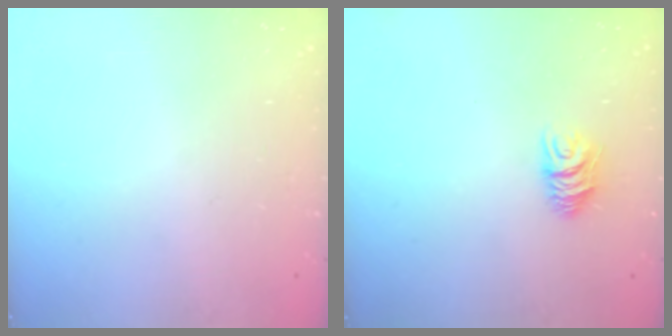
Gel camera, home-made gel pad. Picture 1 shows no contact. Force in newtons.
{"total": 6.8, "press": 6.8, "slide": 0.2}